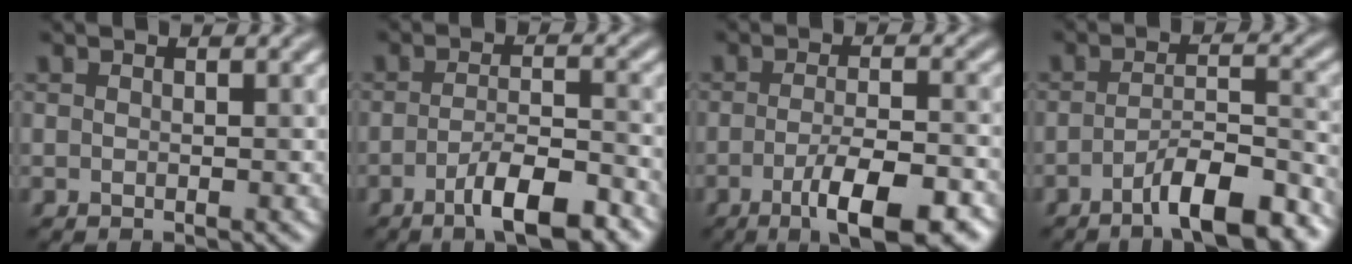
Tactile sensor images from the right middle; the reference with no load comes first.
{"total": 6.0, "force": [-3.5, 1.5, 4.6], "torque": [-0.076, 0.002, -0.056]}
{"total": 7.7, "force": [-3.8, 2.1, 6.4], "torque": [-0.100, -0.005, -0.059]}
{"total": 7.2, "force": [-4.6, 1.7, 5.2], "torque": [-0.077, 0.007, -0.073]}